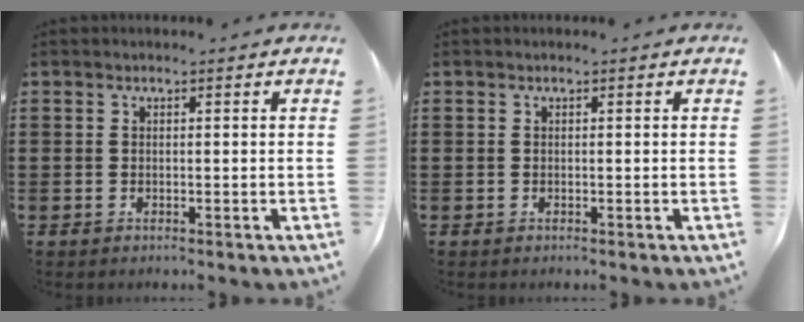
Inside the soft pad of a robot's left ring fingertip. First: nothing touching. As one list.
[{"total": 0.0}]